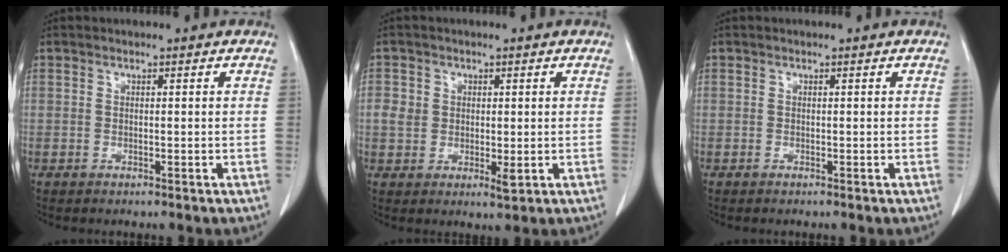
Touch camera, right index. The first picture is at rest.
{"total": 4.2, "force": [0.0, 3.0, 3.0], "torque": [-0.047, 0.000, 0.004]}
{"total": 0.0}